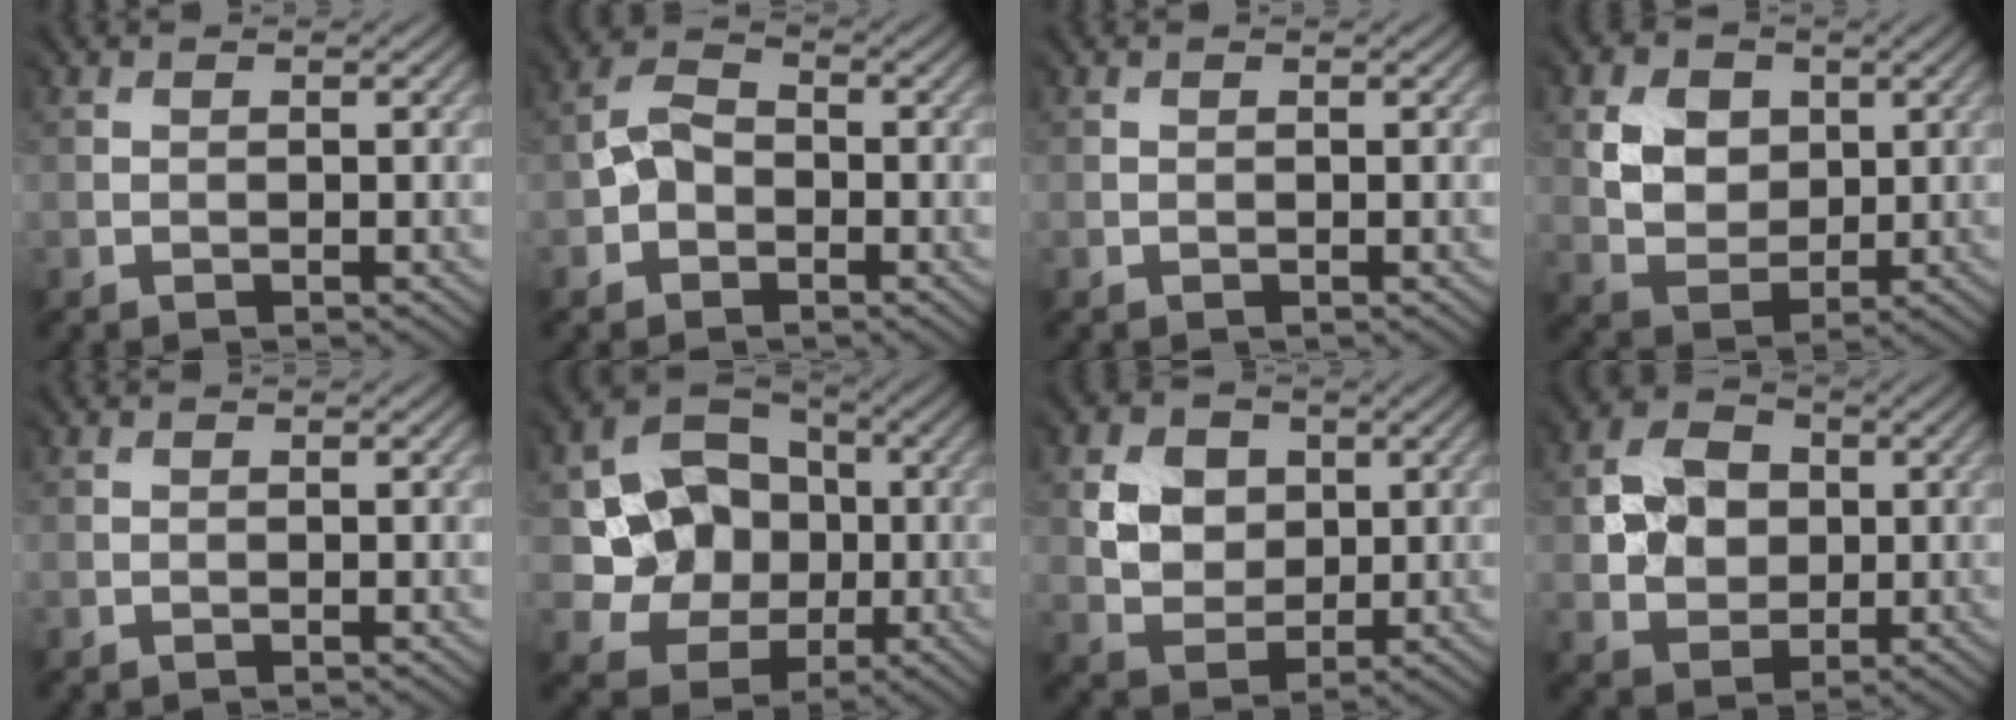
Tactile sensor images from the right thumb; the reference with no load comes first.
{"total": 3.4, "force": [-1.0, 2.8, 1.6], "torque": [-0.025, 0.012, -0.029]}
{"total": 0.0}
{"total": 5.4, "force": [2.1, 4.5, 2.0], "torque": [-0.056, -0.002, 0.034]}
{"total": 0.0}
{"total": 9.3, "force": [0.6, 8.5, 3.8], "torque": [-0.083, -0.001, -0.002]}
{"total": 4.9, "force": [1.8, 4.4, 1.4], "torque": [-0.045, -0.001, 0.028]}
{"total": 6.1, "force": [1.3, 5.4, 2.6], "torque": [-0.060, 0.009, 0.015]}